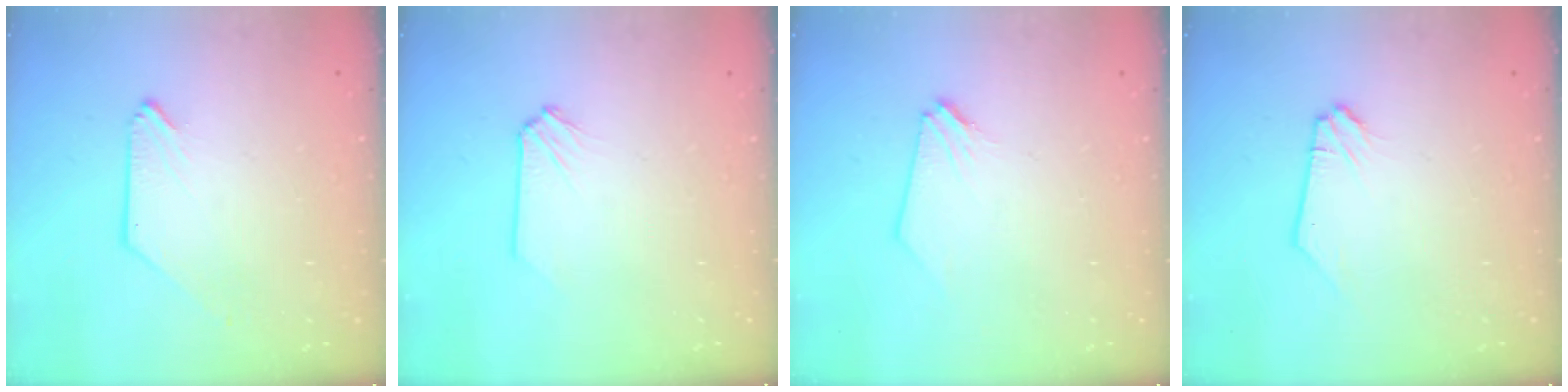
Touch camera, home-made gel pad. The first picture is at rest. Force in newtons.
{"total": 0.0}
{"total": 0.0}
{"total": 0.0}